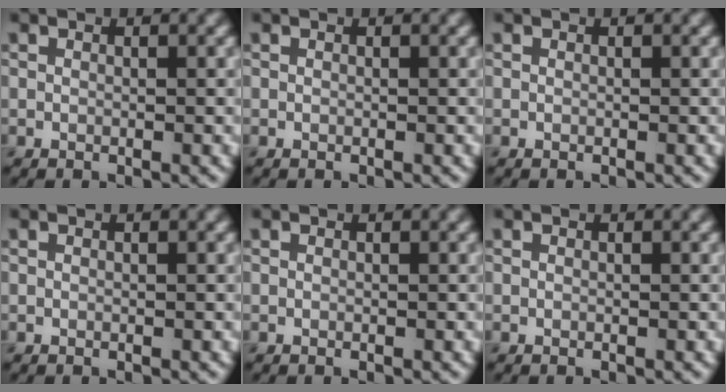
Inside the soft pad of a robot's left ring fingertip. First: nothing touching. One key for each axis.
{"total": 0.0}
{"total": 0.0}
{"total": 0.0}
{"total": 0.0}
{"total": 0.0}